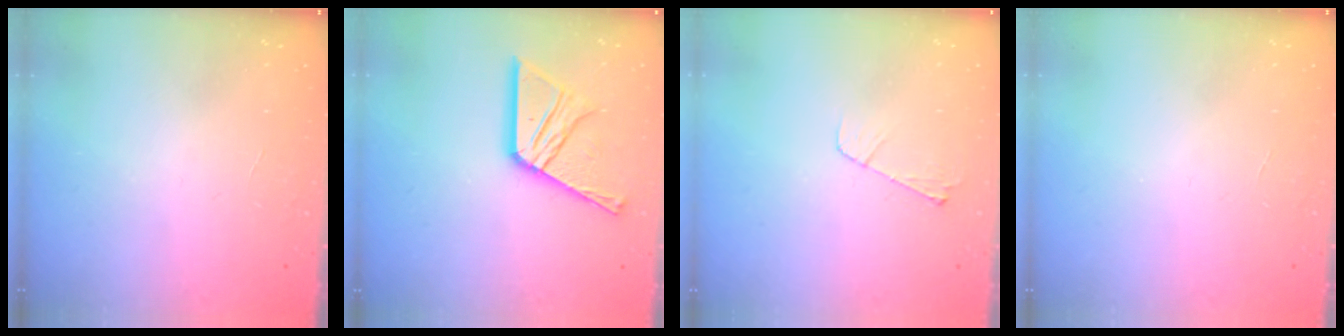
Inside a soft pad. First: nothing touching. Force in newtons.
{"total": 16.1, "press": 16.1, "slide": 1.5}
{"total": 4.7, "press": 4.7, "slide": 0.6}
{"total": 0.0}